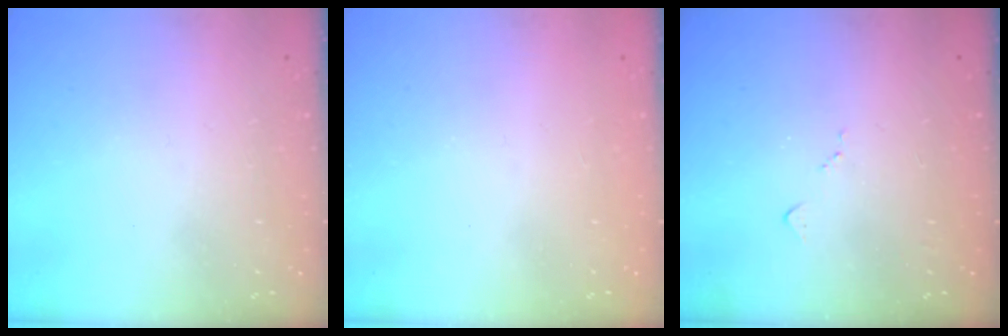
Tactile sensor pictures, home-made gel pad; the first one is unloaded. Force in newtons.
{"total": 1.0, "press": 0.9, "slide": 0.3}
{"total": 5.6, "press": 5.5, "slide": 0.9}